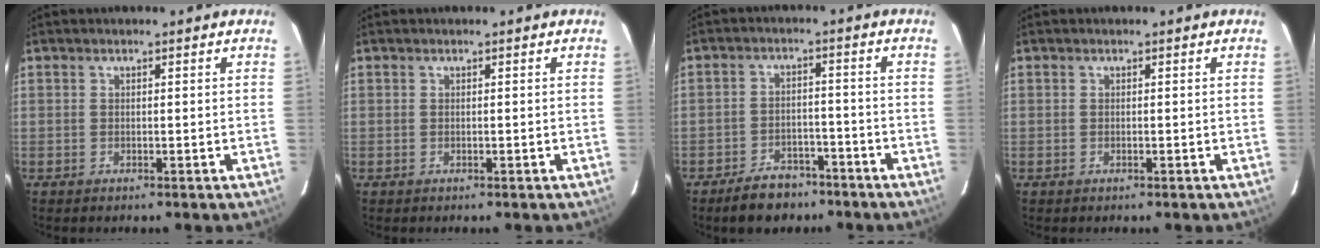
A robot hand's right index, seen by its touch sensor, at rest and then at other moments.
{"total": 0.0}
{"total": 6.5, "force": [-5.0, 3.5, 2.4], "torque": [-0.047, 0.005, -0.079]}
{"total": 0.0}